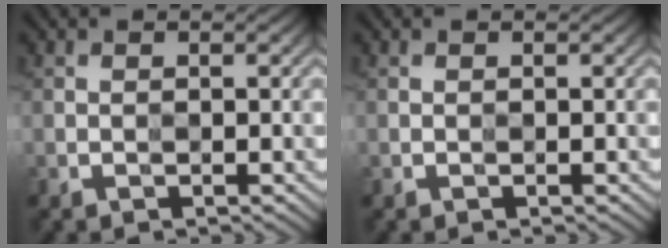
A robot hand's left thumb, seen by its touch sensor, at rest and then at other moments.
{"total": 0.0}